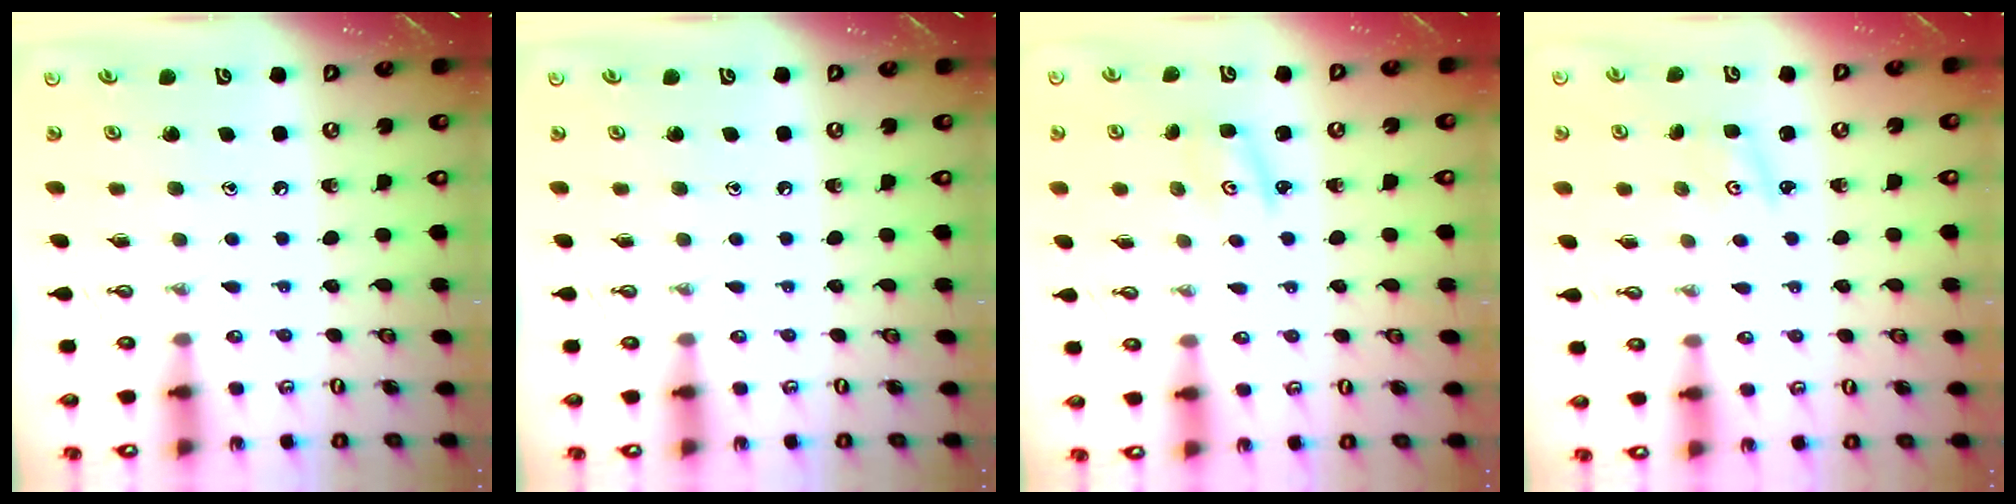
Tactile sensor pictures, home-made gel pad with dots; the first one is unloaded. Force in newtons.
{"total": 0.0}
{"total": 2.0, "press": 2.0, "slide": 0.2}
{"total": 1.2, "press": 1.2, "slide": 0.2}